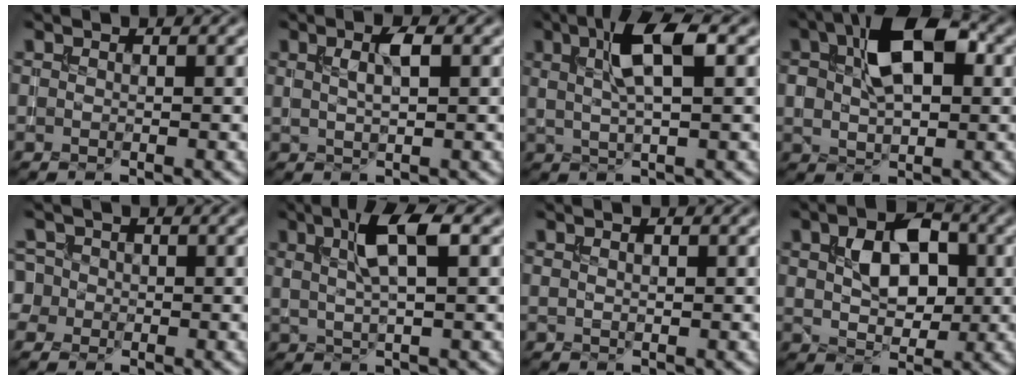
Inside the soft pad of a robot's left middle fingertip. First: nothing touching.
{"total": 2.3, "force": [0.9, 0.6, 2.1], "torque": [-0.038, 0.004, 0.015]}
{"total": 5.1, "force": [1.7, 1.3, 4.6], "torque": [-0.087, 0.006, 0.029]}
{"total": 8.2, "force": [2.1, 4.5, 6.5], "torque": [-0.118, 0.017, 0.030]}
{"total": 3.0, "force": [0.3, 2.8, 0.9], "torque": [0.001, 0.025, -0.021]}
{"total": 4.5, "force": [1.5, 1.1, 4.1], "torque": [-0.078, 0.006, 0.027]}
{"total": 0.6, "force": [0.3, 0.2, 0.5], "torque": [-0.010, 0.001, 0.006]}
{"total": 5.5, "force": [1.4, 3.4, 4.1], "torque": [-0.072, 0.005, 0.020]}